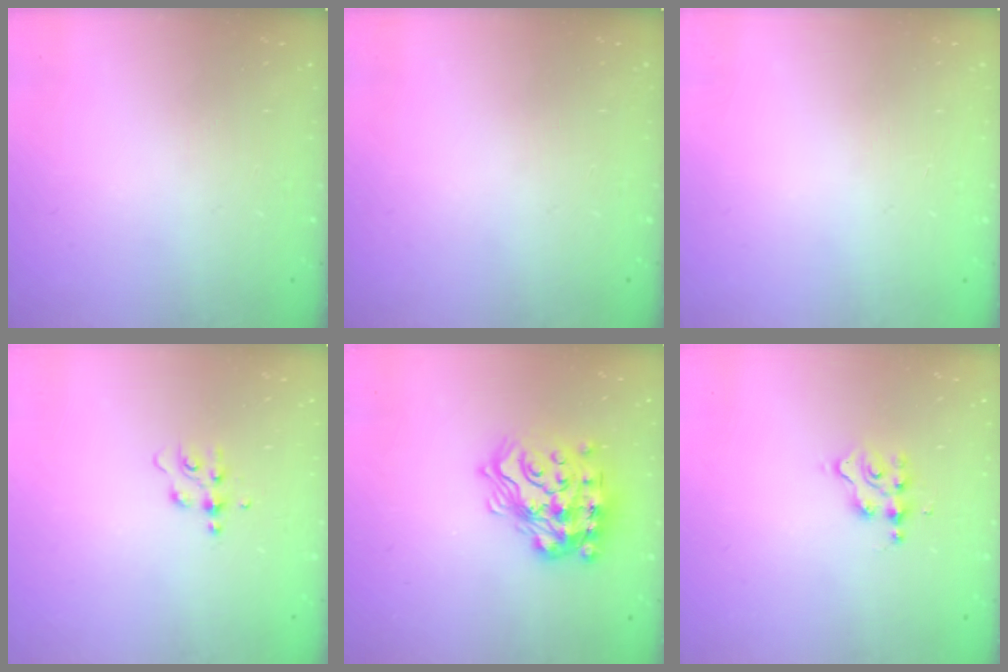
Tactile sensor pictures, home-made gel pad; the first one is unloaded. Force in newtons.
{"total": 0.0}
{"total": 0.7, "press": 0.7, "slide": 0.2}
{"total": 4.8, "press": 4.8, "slide": 0.5}
{"total": 19.6, "press": 19.5, "slide": 1.4}
{"total": 2.9, "press": 2.9, "slide": 0.4}